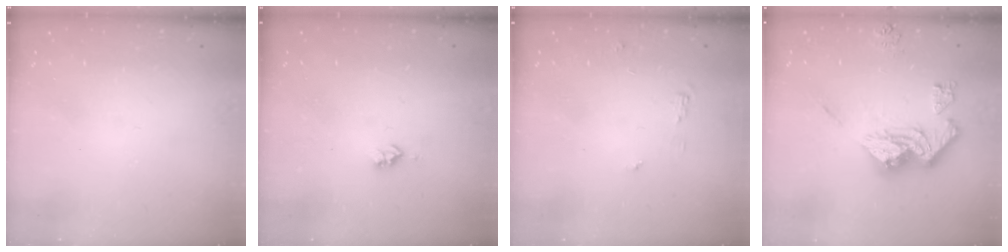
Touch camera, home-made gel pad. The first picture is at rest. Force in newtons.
{"total": 3.3, "press": 3.3, "slide": 0.5}
{"total": 5.3, "press": 5.3, "slide": 0.5}
{"total": 18.9, "press": 18.8, "slide": 1.9}